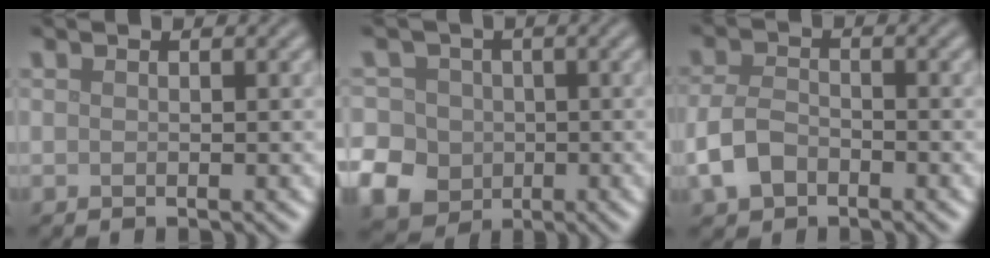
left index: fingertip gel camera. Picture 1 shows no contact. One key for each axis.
{"total": 8.6, "fx": -2.3, "fy": 7.7, "fz": 3.0, "tx": -0.068, "ty": -0.001, "tz": -0.072}
{"total": 3.3, "fx": -1.6, "fy": 2.2, "fz": 1.9, "tx": -0.043, "ty": -0.001, "tz": -0.039}